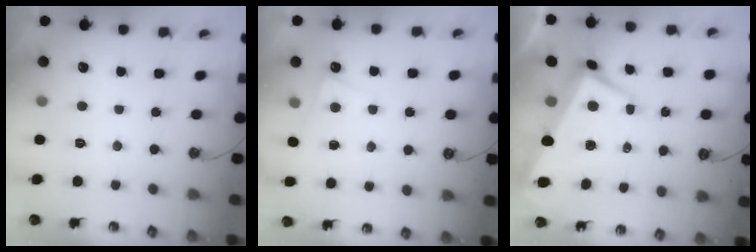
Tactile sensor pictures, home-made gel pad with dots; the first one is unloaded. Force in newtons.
{"total": 0.7, "press": 0.7, "slide": 0.3}
{"total": 1.6, "press": 1.0, "slide": 1.3}